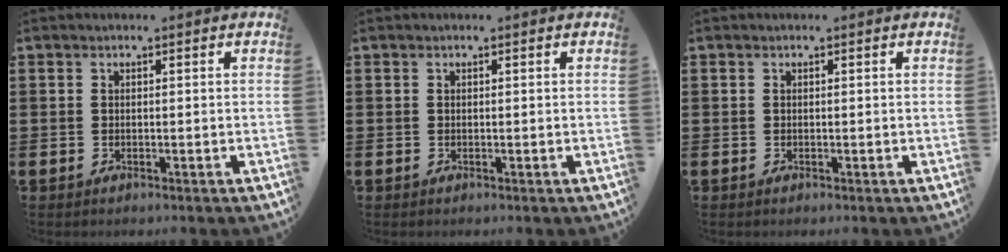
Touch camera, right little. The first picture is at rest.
{"total": 0.0}
{"total": 0.0}